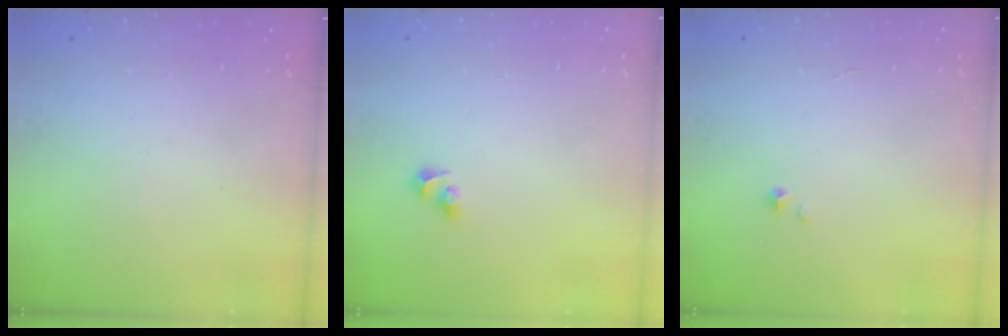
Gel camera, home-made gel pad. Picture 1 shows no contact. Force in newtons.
{"total": 4.5, "press": 4.0, "slide": 2.0}
{"total": 0.0}